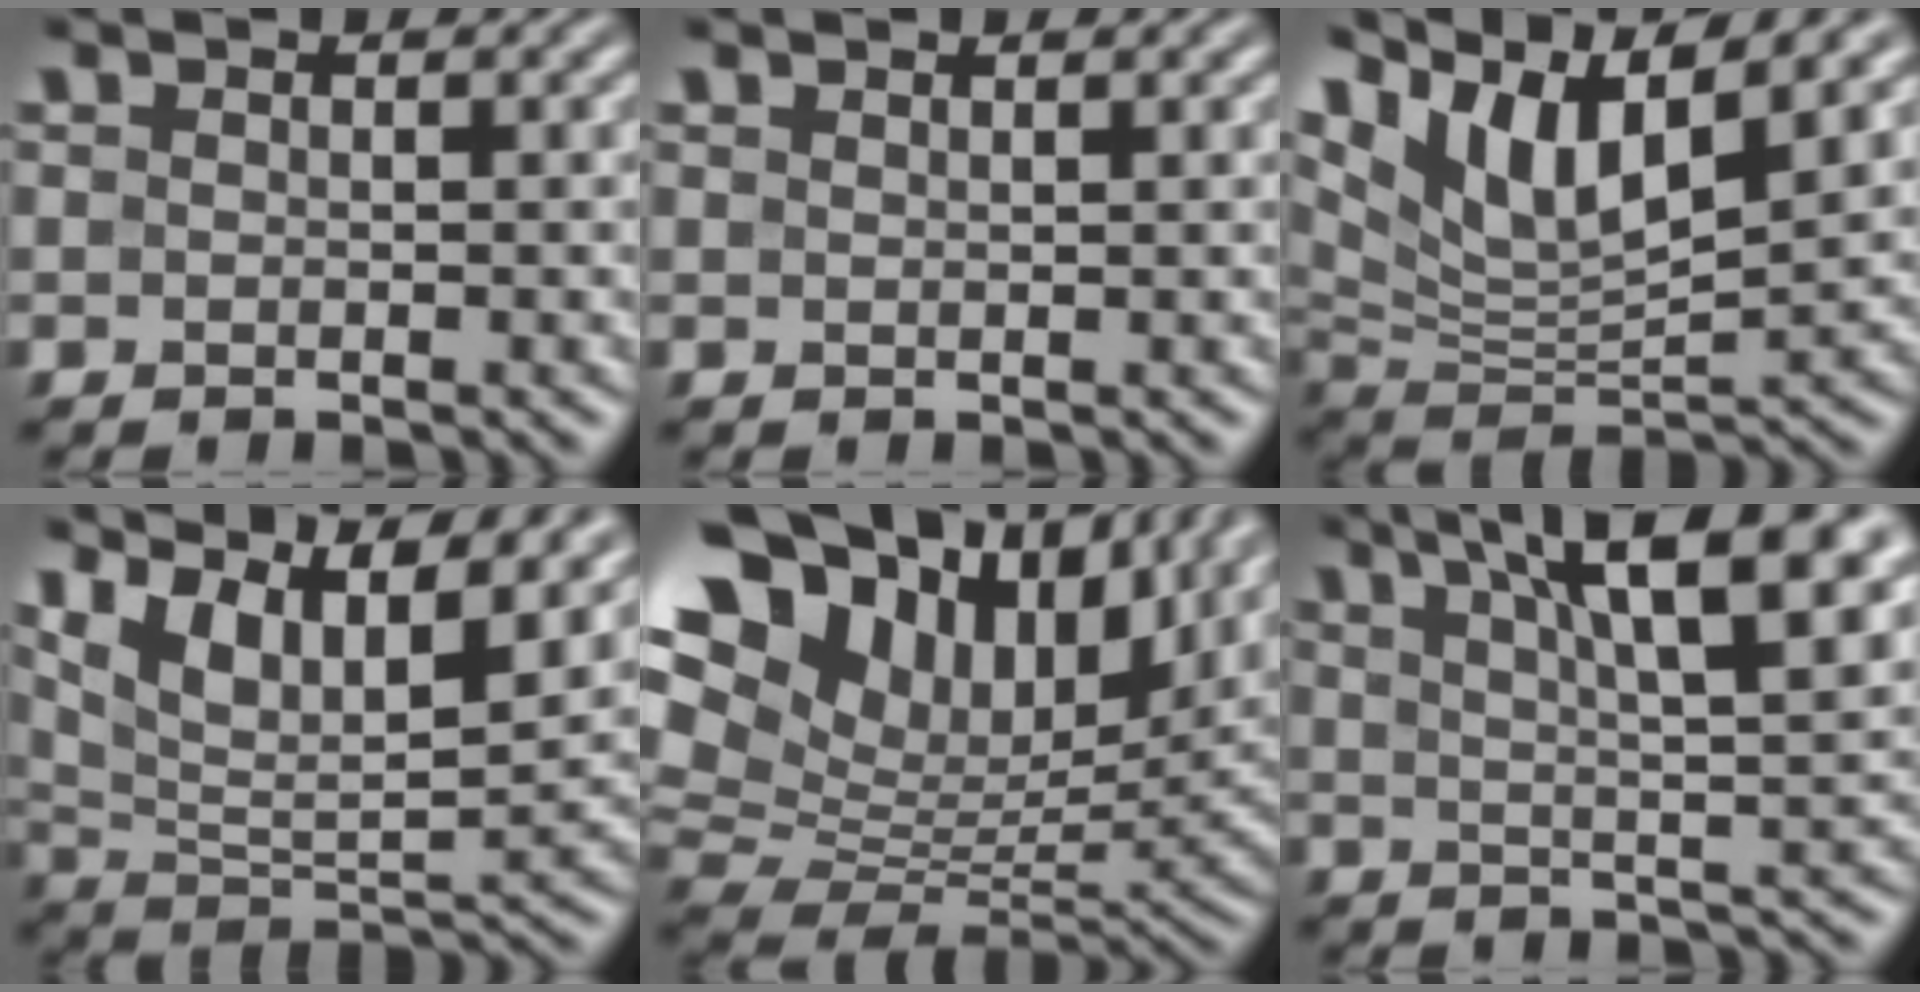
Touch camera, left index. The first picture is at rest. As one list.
[{"total": 0.8, "force": [0.7, 0.1, 0.3], "torque": [-0.002, 0.000, 0.010]}, {"total": 10.3, "force": [6.6, 3.4, 7.2], "torque": [-0.148, 0.007, 0.124]}, {"total": 13.5, "force": [8.5, 4.9, 9.2], "torque": [-0.170, 0.023, 0.123]}, {"total": 21.1, "force": [8.8, 13.1, 14.0], "torque": [-0.275, 0.036, 0.180]}, {"total": 11.9, "force": [6.4, 3.0, 9.5], "torque": [-0.119, 0.026, 0.083]}]